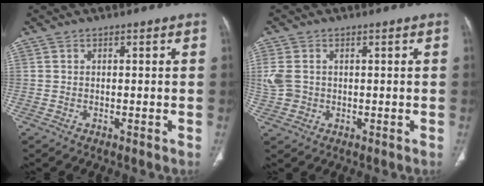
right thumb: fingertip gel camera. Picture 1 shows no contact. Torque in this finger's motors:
{"motor_torque": [0.30, -0.23, 0.44, 0.64, 0.03]}